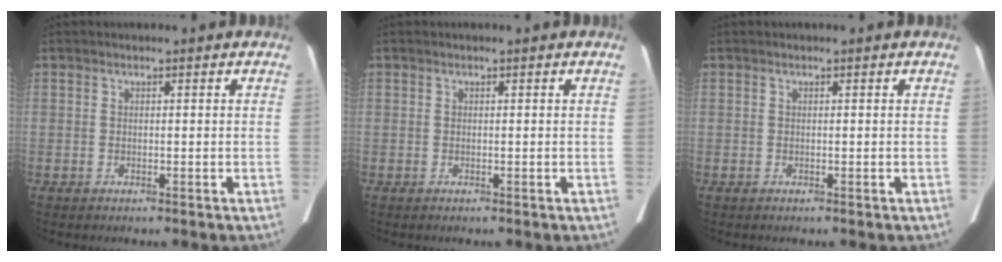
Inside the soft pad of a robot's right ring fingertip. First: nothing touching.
{"total": 0.0}
{"total": 0.0}